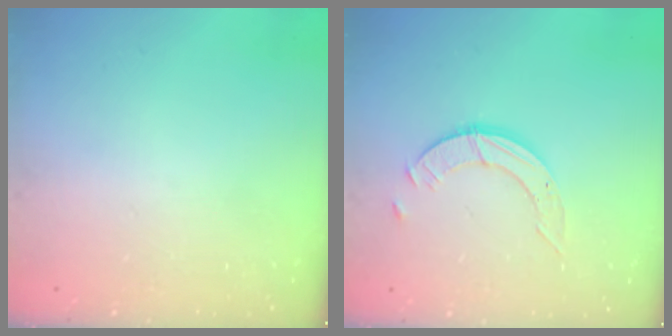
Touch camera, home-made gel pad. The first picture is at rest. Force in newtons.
{"total": 3.5, "press": 3.5, "slide": 0.2}